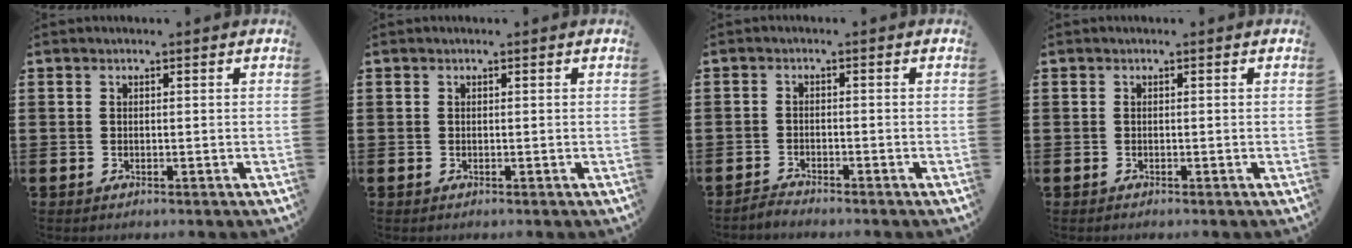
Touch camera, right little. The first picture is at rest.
{"total": 0.0}
{"total": 1.2, "force": [-1.2, 0.0, 0.0], "torque": [-0.004, -0.001, -0.024]}
{"total": 0.0}